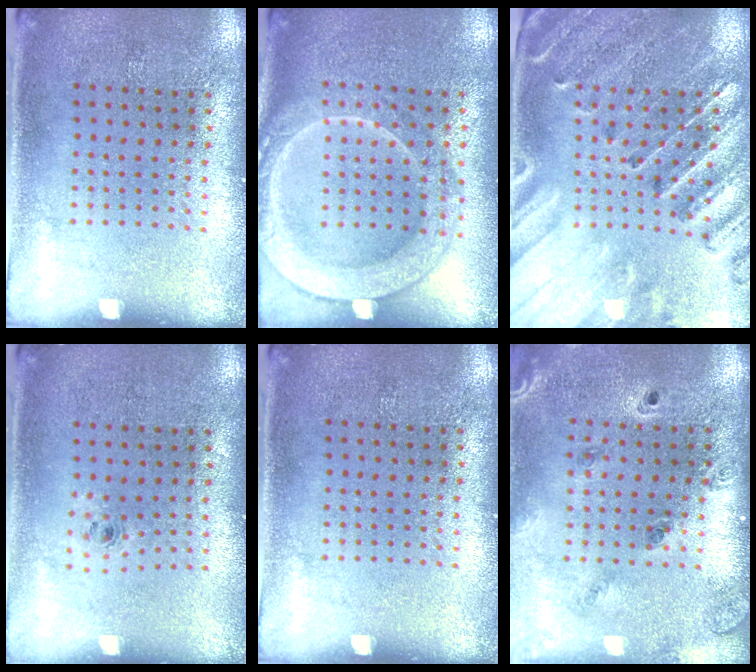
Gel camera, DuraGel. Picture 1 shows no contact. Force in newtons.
{"total": 2.0, "press": 2.0, "slide": 0.2}
{"total": 2.9, "press": 2.7, "slide": 1.0}
{"total": 0.5, "press": 0.2, "slide": 0.5}
{"total": 0.0}
{"total": 1.3, "press": 1.3, "slide": 0.2}